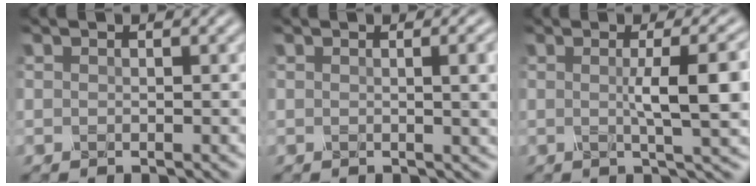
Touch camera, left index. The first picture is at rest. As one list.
[{"total": 3.2, "force": [0.5, 0.9, 3.0], "torque": [-0.043, -0.002, 0.013]}, {"total": 5.9, "force": [0.2, 0.9, 5.8], "torque": [-0.092, 0.006, 0.004]}]